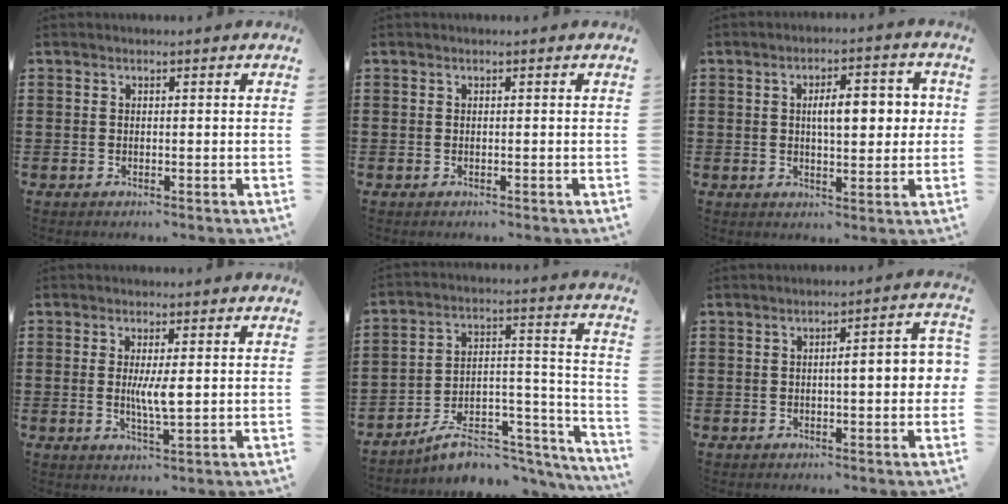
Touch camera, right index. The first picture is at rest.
{"total": 0.0}
{"total": 7.1, "force": [1.0, 2.8, 6.4], "torque": [-0.092, -0.003, 0.008]}
{"total": 4.1, "force": [0.3, 0.7, 4.0], "torque": [-0.076, -0.004, 0.003]}
{"total": 8.9, "force": [-7.0, 3.6, 4.2], "torque": [-0.062, 0.020, -0.124]}
{"total": 4.9, "force": [-0.4, 0.7, 4.8], "torque": [-0.075, -0.001, -0.011]}